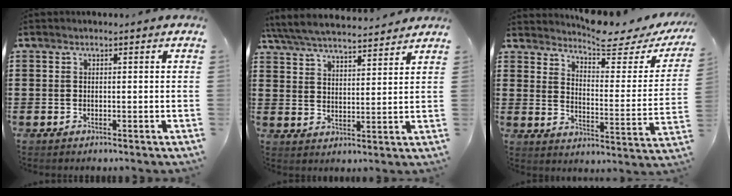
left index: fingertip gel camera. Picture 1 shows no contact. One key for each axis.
{"total": 5.8, "fx": 5.5, "fy": 0.5, "fz": 1.7, "tx": -0.056, "ty": -0.029, "tz": 0.096}
{"total": 6.3, "fx": 5.7, "fy": 0.4, "fz": 2.6, "tx": -0.053, "ty": -0.042, "tz": 0.093}